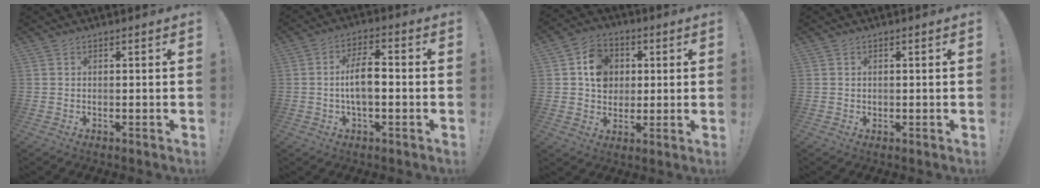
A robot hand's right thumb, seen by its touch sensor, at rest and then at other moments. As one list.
[{"total": 8.6, "force": [-1.2, 3.4, 7.8], "torque": [-0.150, 0.008, -0.025]}, {"total": 10.7, "force": [2.3, 9.3, 4.9], "torque": [-0.068, 0.002, 0.050]}, {"total": 0.5, "force": [0.1, 0.5, 0.1], "torque": [-0.006, 0.005, 0.002]}]